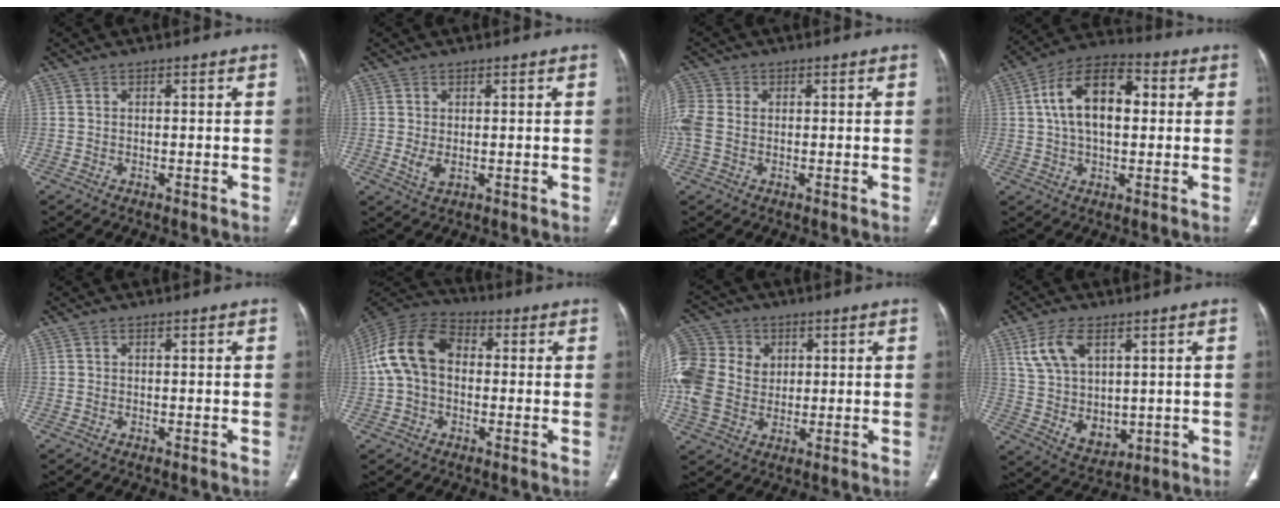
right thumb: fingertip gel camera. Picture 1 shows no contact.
{"total": 2.5, "force": [0.0, 1.3, 2.1], "torque": [-0.040, -0.008, 0.006]}
{"total": 5.9, "force": [0.0, 4.3, 4.1], "torque": [-0.124, 0.012, -0.001]}
{"total": 14.8, "force": [2.3, 8.5, 11.9], "torque": [-0.193, 0.026, 0.031]}
{"total": 0.0}
{"total": 13.6, "force": [0.8, 9.5, 9.7], "torque": [-0.184, 0.038, 0.003]}
{"total": 17.2, "force": [1.9, 14.0, 9.7], "torque": [-0.224, 0.018, 0.040]}
{"total": 11.4, "force": [4.1, 7.0, 8.1], "torque": [-0.138, -0.017, 0.094]}